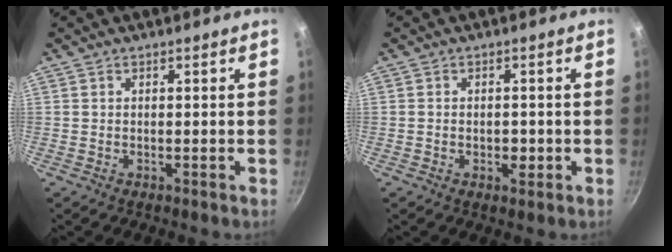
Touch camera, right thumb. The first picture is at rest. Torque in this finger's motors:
{"motor_torque": [-0.54, -0.06, -0.19, -0.02, -0.01]}